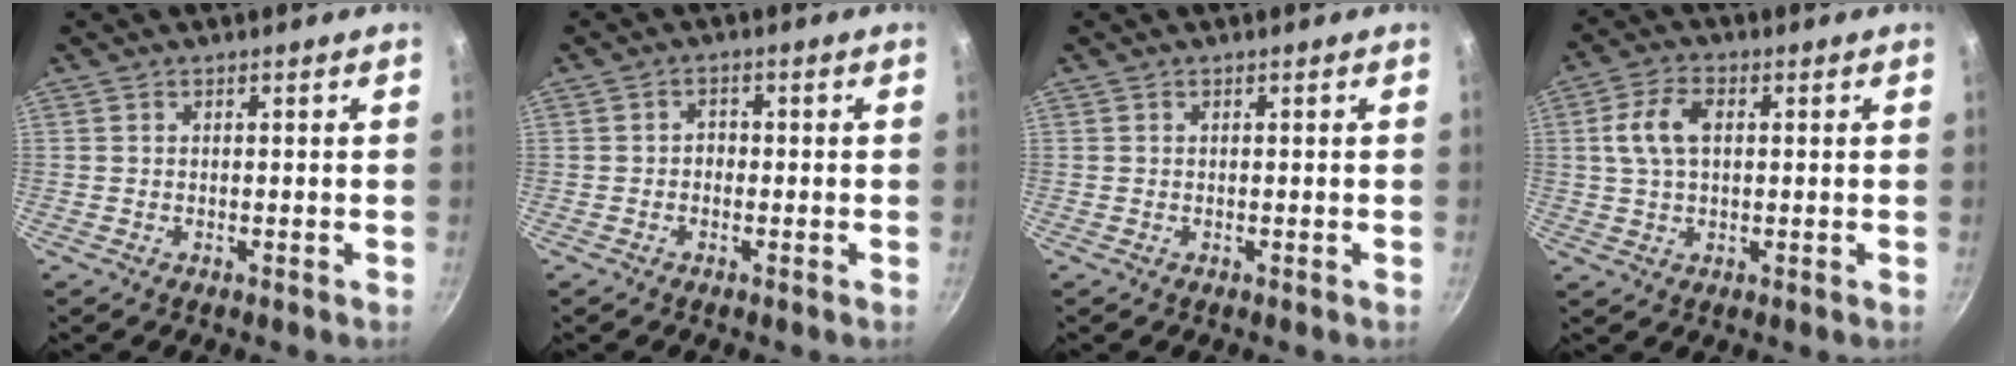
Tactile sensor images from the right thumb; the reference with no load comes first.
{"total": 1.6, "force": [-0.4, 1.3, 0.9], "torque": [0.000, 0.007, -0.012]}
{"total": 0.0}
{"total": 7.4, "force": [1.3, 4.4, 5.8], "torque": [-0.118, 0.014, 0.025]}